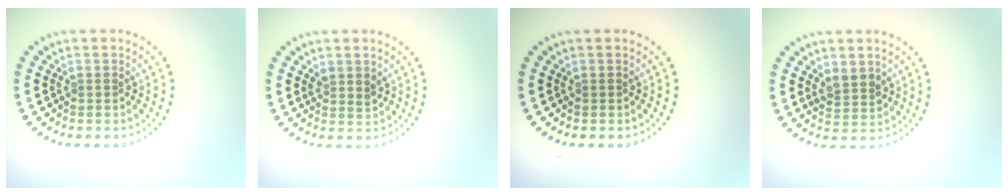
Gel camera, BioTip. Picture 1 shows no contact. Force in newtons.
{"total": 1.2, "press": 1.0, "slide": 0.6}
{"total": 0.0}
{"total": 2.0, "press": 1.8, "slide": 0.8}